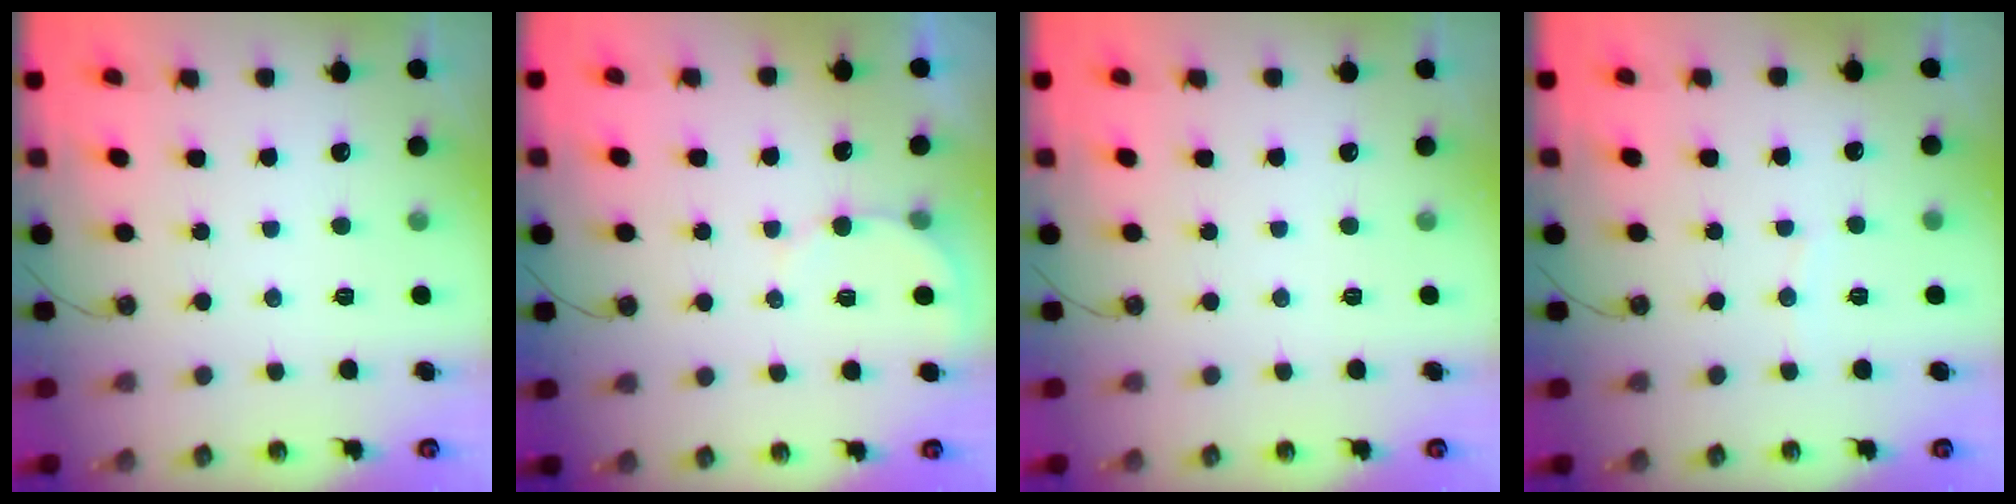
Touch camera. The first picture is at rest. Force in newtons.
{"total": 4.4, "press": 4.4, "slide": 0.3}
{"total": 0.0}
{"total": 2.7, "press": 2.7, "slide": 0.3}